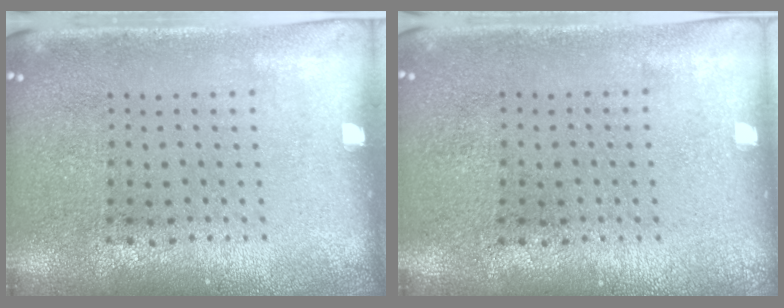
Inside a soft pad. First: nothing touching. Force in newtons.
{"total": 0.0}